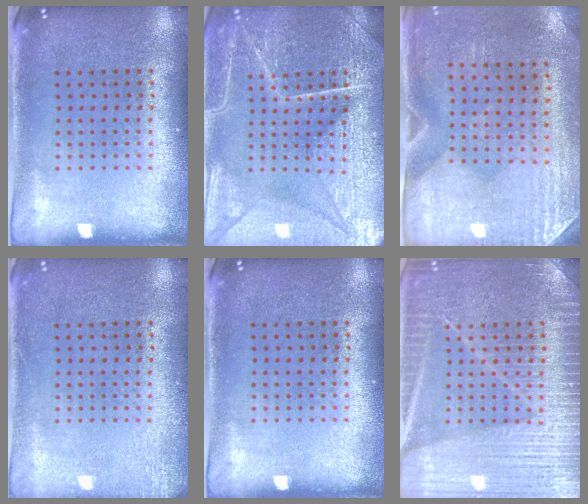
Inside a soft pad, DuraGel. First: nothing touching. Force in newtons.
{"total": 7.2, "press": 7.1, "slide": 0.8}
{"total": 2.9, "press": 2.5, "slide": 1.5}
{"total": 1.7, "press": 1.7, "slide": 0.3}
{"total": 0.0}
{"total": 6.8, "press": 6.7, "slide": 1.0}